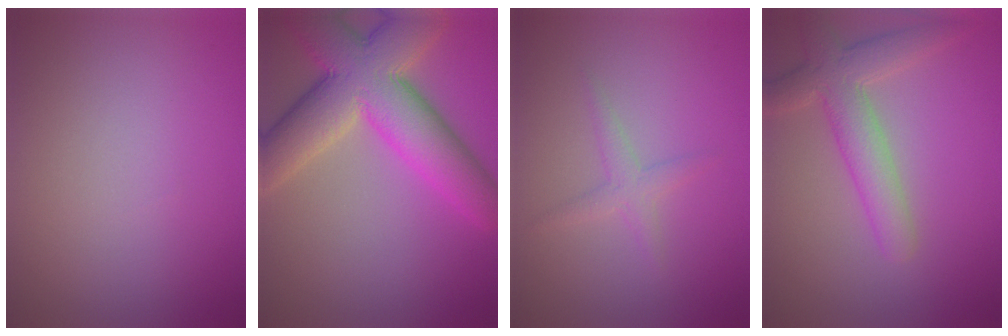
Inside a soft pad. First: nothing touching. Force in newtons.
{"total": 10.8, "press": 10.8, "slide": 0.7}
{"total": 1.6, "press": 1.6, "slide": 0.1}
{"total": 4.6, "press": 4.6, "slide": 0.5}